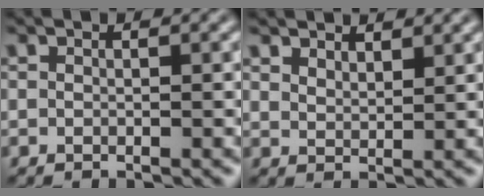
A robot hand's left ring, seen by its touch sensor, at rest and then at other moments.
{"total": 2.8, "force": [2.6, 0.8, 0.8], "torque": [-0.016, 0.002, 0.043]}